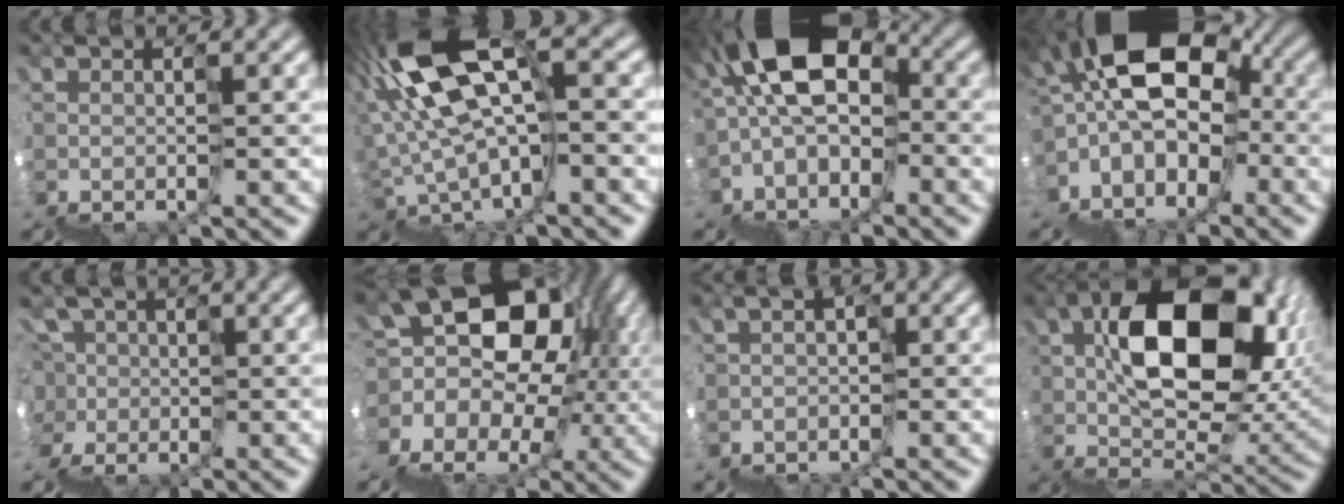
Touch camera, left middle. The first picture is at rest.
{"total": 9.2, "force": [4.2, 3.4, 7.5], "torque": [-0.160, 0.034, 0.076]}
{"total": 7.3, "force": [-0.5, 5.0, 5.3], "torque": [-0.090, 0.025, -0.012]}
{"total": 8.6, "force": [0.1, 6.1, 6.1], "torque": [-0.067, 0.028, -0.003]}
{"total": 2.6, "force": [0.7, 2.0, -1.4], "torque": [0.036, 0.033, 0.008]}
{"total": 11.4, "force": [2.6, 9.0, 6.5], "torque": [-0.090, 0.023, 0.055]}
{"total": 1.2, "force": [-0.4, 1.1, -0.1], "torque": [0.003, -0.003, -0.014]}
{"total": 11.3, "force": [4.9, 6.9, 7.5], "torque": [-0.111, 0.031, 0.084]}